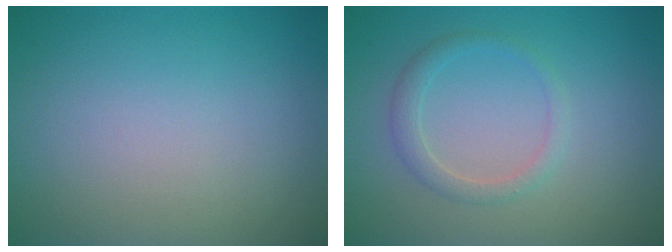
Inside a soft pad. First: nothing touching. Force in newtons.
{"total": 1.7, "press": 1.7, "slide": 0.0}